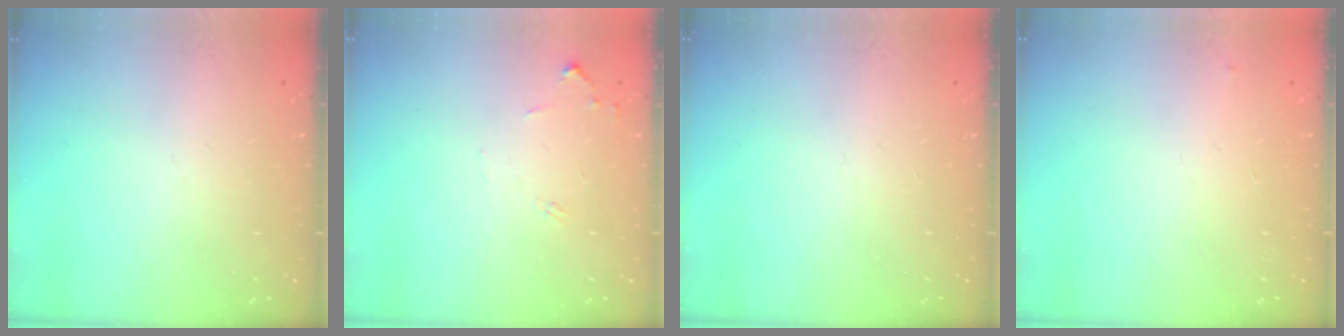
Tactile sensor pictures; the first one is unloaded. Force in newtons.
{"total": 6.3, "press": 6.3, "slide": 0.8}
{"total": 0.0}
{"total": 2.5, "press": 2.5, "slide": 0.4}